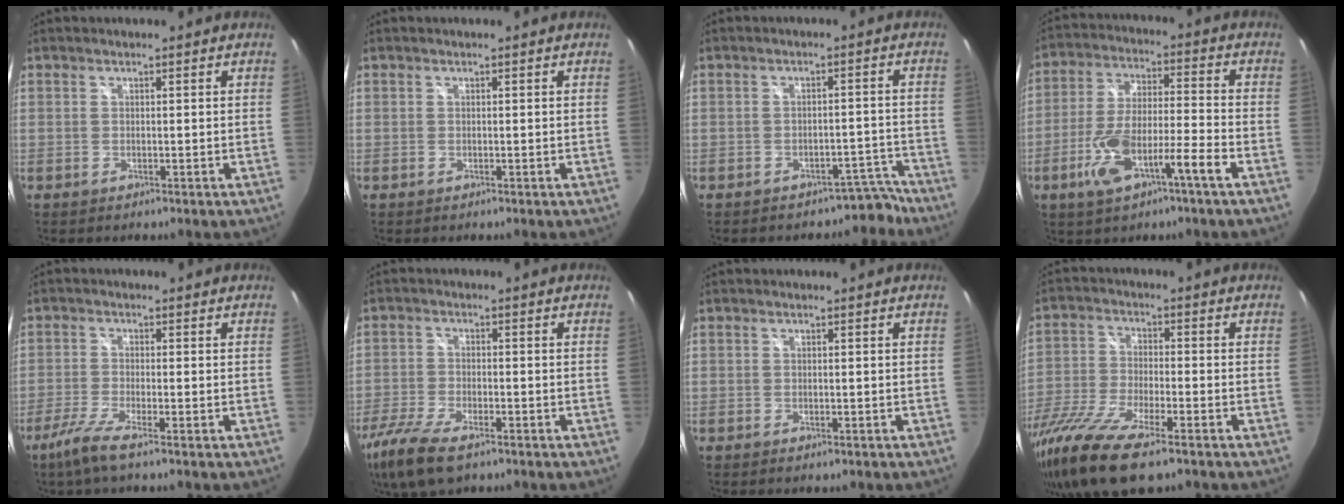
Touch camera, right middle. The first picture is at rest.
{"total": 0.0}
{"total": 5.1, "force": [-4.5, 2.5, 0.4], "torque": [0.011, 0.034, -0.053]}
{"total": 12.2, "force": [-6.2, 2.2, 10.3], "torque": [-0.213, -0.005, -0.111]}
{"total": 5.5, "force": [-3.8, -0.1, 4.0], "torque": [-0.100, -0.013, -0.077]}
{"total": 12.5, "force": [-8.4, 4.6, 8.0], "torque": [-0.195, -0.044, -0.161]}
{"total": 1.0, "force": [-0.7, 0.5, 0.5], "torque": [-0.009, -0.004, -0.011]}
{"total": 16.9, "force": [-11.7, 3.9, 11.5], "torque": [-0.252, -0.053, -0.228]}